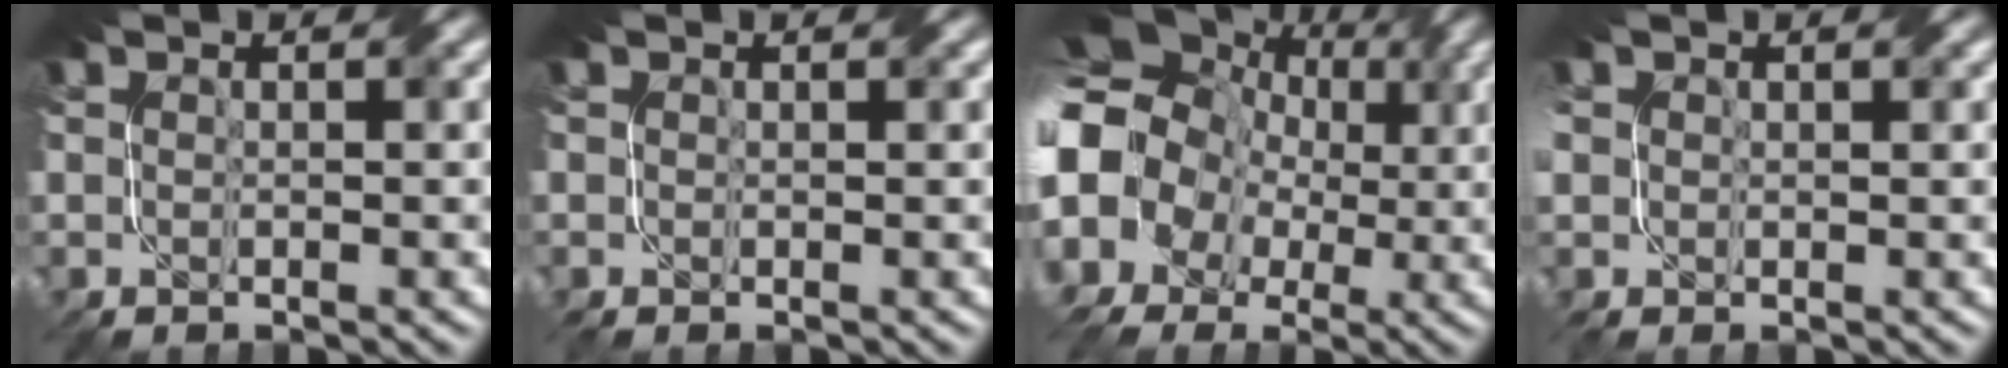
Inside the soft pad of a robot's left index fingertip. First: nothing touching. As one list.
[{"total": 0.0}, {"total": 13.7, "force": [0.5, 11.8, 7.0], "torque": [-0.154, 0.000, -0.022]}, {"total": 1.8, "force": [0.6, 1.4, 0.9], "torque": [-0.016, 0.003, 0.014]}]